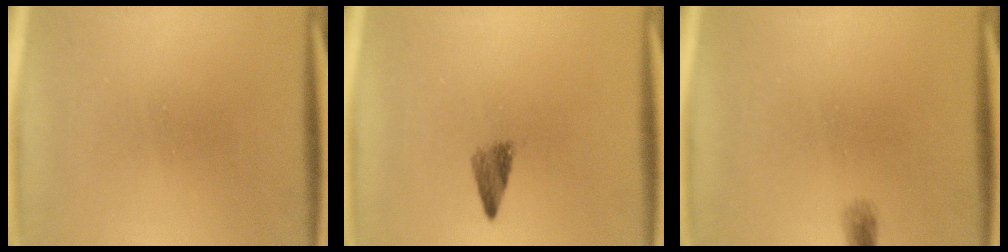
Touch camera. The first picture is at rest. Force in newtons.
{"total": 2.4}
{"total": 0.6}